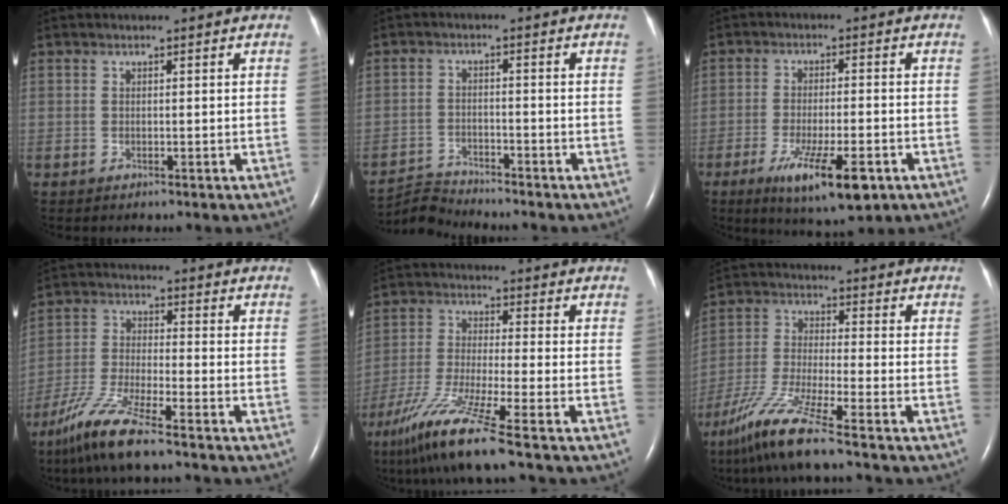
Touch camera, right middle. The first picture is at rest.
{"total": 4.5, "force": [-4.2, -0.8, -1.2], "torque": [0.019, -0.014, -0.080]}
{"total": 10.4, "force": [-5.2, 2.0, 8.8], "torque": [-0.153, -0.024, -0.078]}
{"total": 9.5, "force": [-6.9, 0.3, 6.5], "torque": [-0.141, -0.028, -0.136]}
{"total": 11.2, "force": [-7.4, -1.1, 8.3], "torque": [-0.172, -0.041, -0.140]}
{"total": 10.2, "force": [-7.3, -0.8, 7.2], "torque": [-0.152, -0.038, -0.141]}